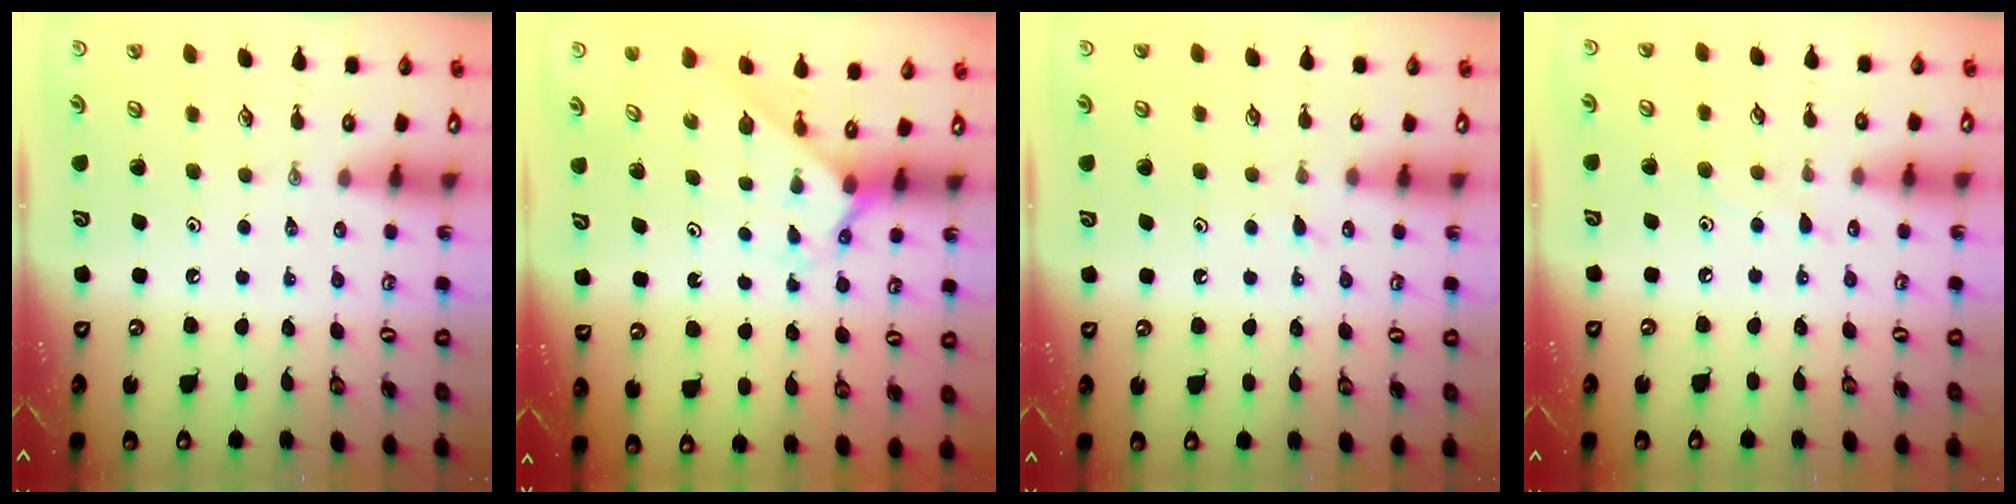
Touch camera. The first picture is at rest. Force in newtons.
{"total": 2.1, "press": 2.1, "slide": 0.2}
{"total": 5.8, "press": 5.8, "slide": 0.5}
{"total": 4.4, "press": 4.4, "slide": 0.4}